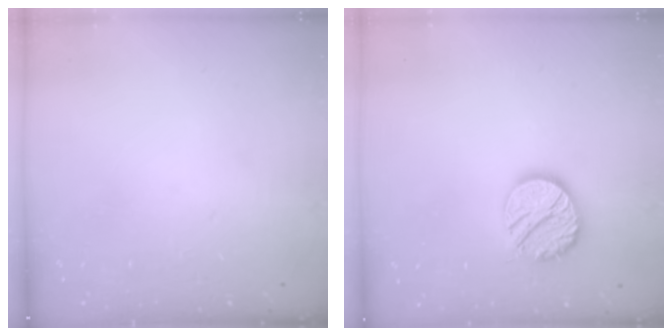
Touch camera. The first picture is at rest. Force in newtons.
{"total": 13.5, "press": 13.5, "slide": 0.6}